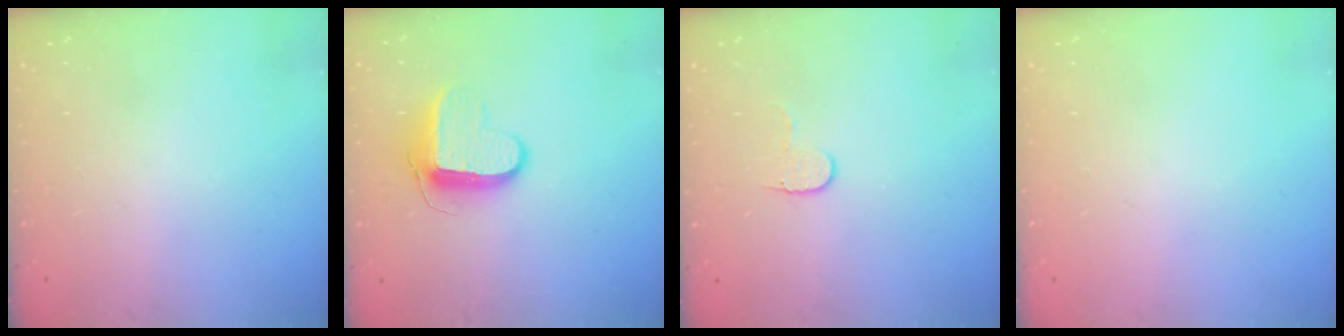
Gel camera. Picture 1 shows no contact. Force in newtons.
{"total": 10.0, "press": 10.0, "slide": 0.2}
{"total": 5.5, "press": 5.4, "slide": 0.5}
{"total": 0.0}